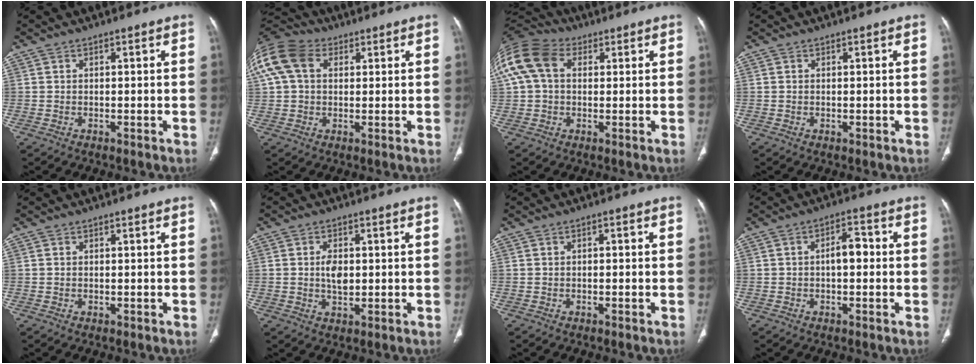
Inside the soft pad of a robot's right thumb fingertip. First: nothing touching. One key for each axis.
{"total": 15.4, "fx": 4.8, "fy": 11.1, "fz": 9.5, "tx": -0.223, "ty": 0.042, "tz": 0.084}
{"total": 14.9, "fx": 4.0, "fy": 10.6, "fz": 9.8, "tx": -0.222, "ty": 0.041, "tz": 0.066}
{"total": 0.0}
{"total": 0.0}
{"total": 4.3, "fx": 0.2, "fy": 2.6, "fz": 3.4, "tx": -0.056, "ty": -0.002, "tz": 0.005}
{"total": 0.5, "fx": -0.2, "fy": 0.4, "fz": 0.3, "tx": 0.001, "ty": 0.000, "tz": -0.006}
{"total": 4.6, "fx": -0.2, "fy": 2.4, "fz": 3.9, "tx": -0.052, "ty": 0.017, "tz": -0.009}